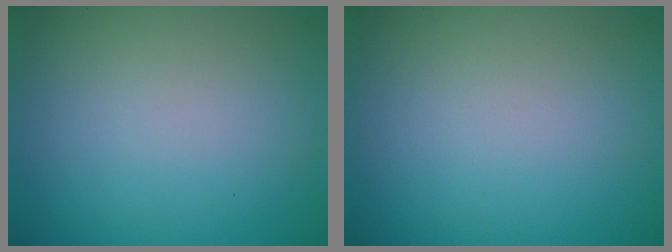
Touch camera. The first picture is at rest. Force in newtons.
{"total": 0.0}